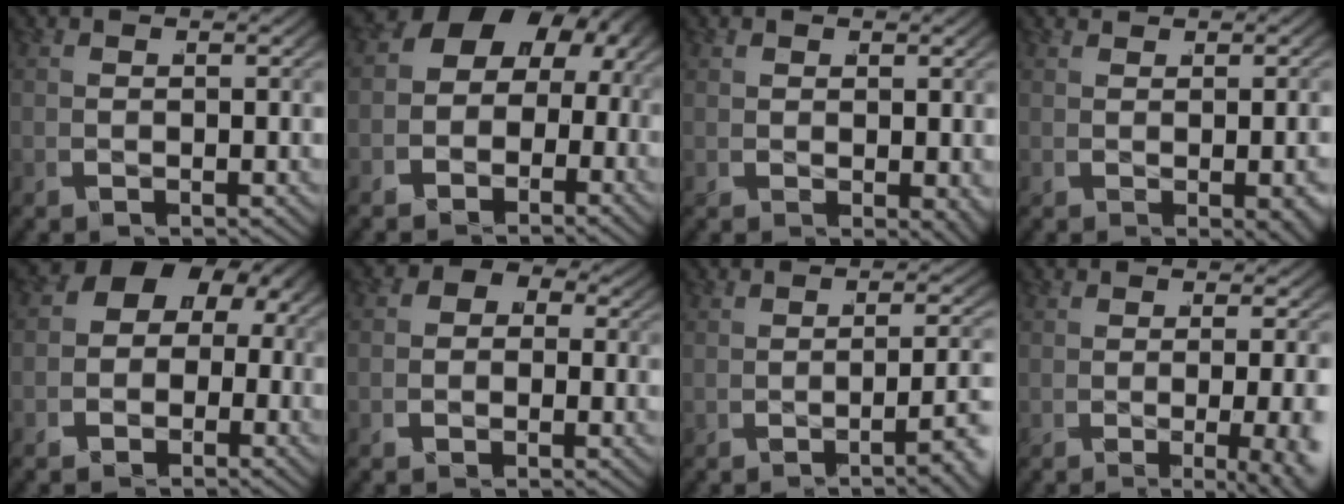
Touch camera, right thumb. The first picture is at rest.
{"total": 8.8, "force": [-0.1, 7.1, 5.1], "torque": [-0.097, -0.002, -0.013]}
{"total": 0.8, "force": [0.3, 0.3, 0.7], "torque": [-0.004, -0.005, 0.010]}
{"total": 1.1, "force": [0.1, 0.2, 1.0], "torque": [-0.010, -0.006, 0.012]}
{"total": 7.2, "force": [-0.1, 6.0, 3.9], "torque": [-0.075, -0.001, -0.012]}
{"total": 2.7, "force": [-0.6, 2.6, 0.6], "torque": [-0.022, -0.002, -0.025]}
{"total": 3.9, "force": [-2.0, 0.8, 3.2], "torque": [-0.045, 0.009, -0.037]}
{"total": 5.7, "force": [-1.7, 1.6, 5.2], "torque": [-0.069, -0.004, -0.028]}